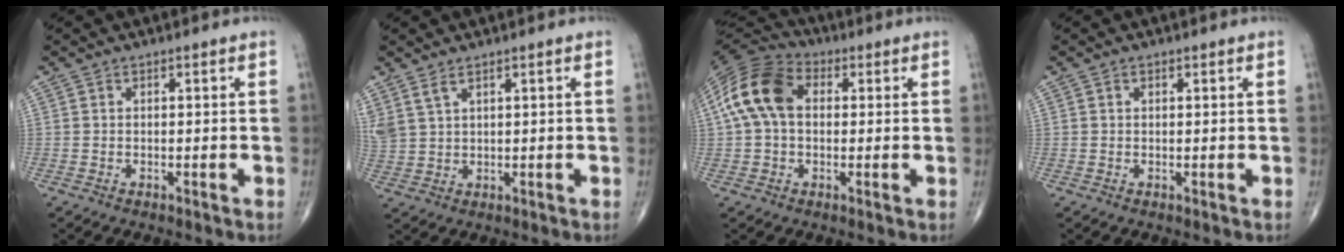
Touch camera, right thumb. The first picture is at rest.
{"total": 4.5, "force": [3.0, 2.0, 2.6], "torque": [-0.058, -0.006, 0.073]}
{"total": 13.1, "force": [1.8, 8.9, 9.4], "torque": [-0.185, 0.033, 0.022]}
{"total": 0.6, "force": [0.3, 0.4, 0.3], "torque": [-0.004, -0.001, 0.005]}